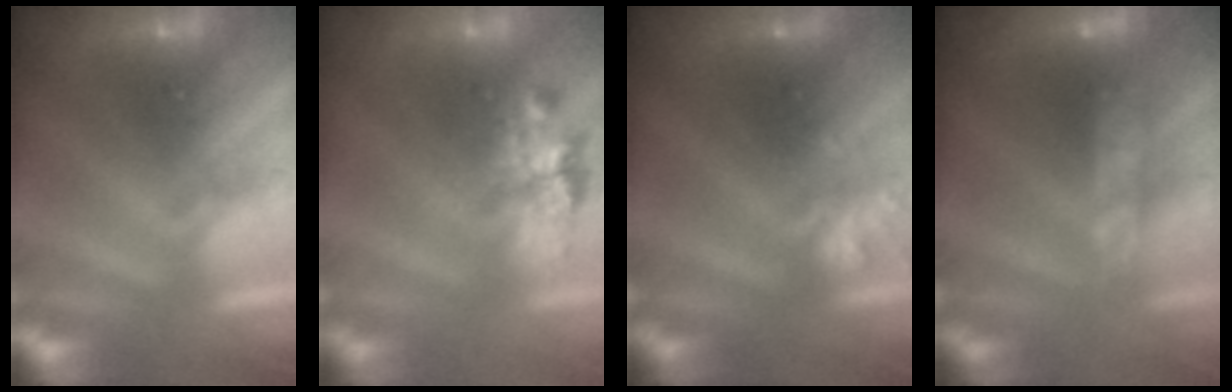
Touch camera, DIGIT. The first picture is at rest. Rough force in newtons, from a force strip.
{"total": 2.4}
{"total": 2.4}
{"total": 6.4}